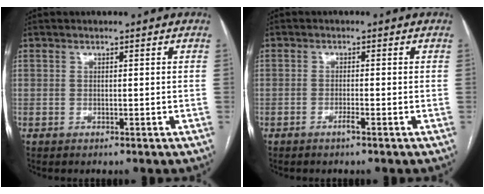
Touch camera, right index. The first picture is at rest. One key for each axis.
{"total": 1.3, "fx": -0.9, "fy": -0.1, "fz": 1.0, "tx": -0.021, "ty": 0.000, "tz": -0.016}